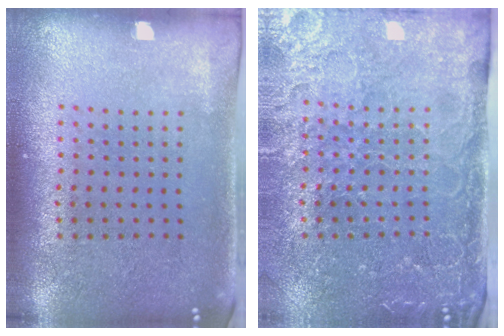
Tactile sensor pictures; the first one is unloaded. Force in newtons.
{"total": 4.2, "press": 3.8, "slide": 1.8}